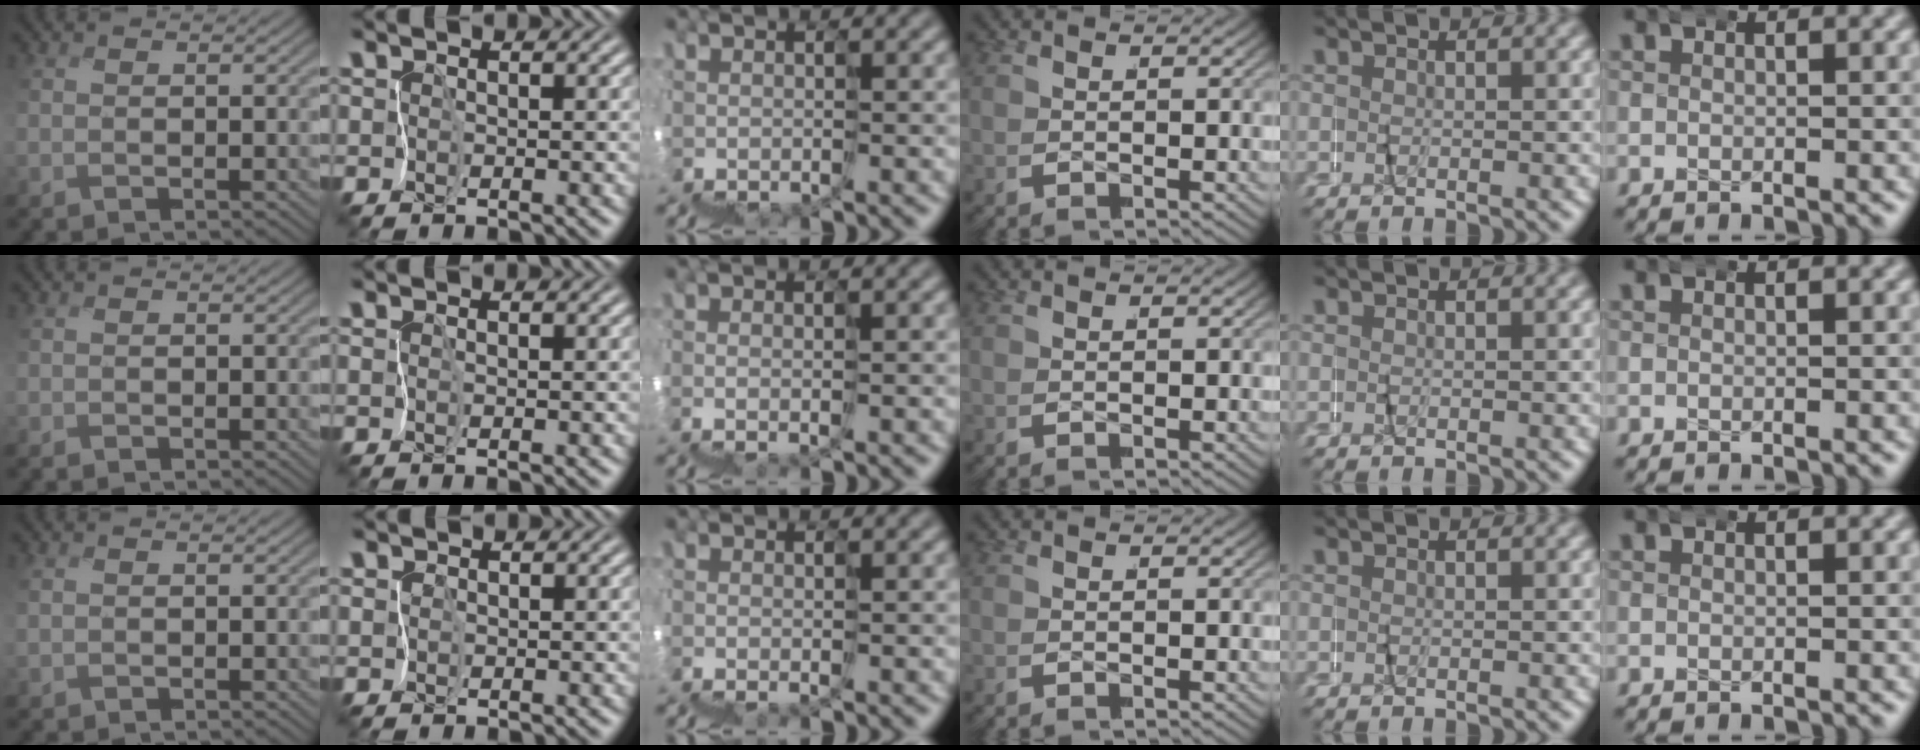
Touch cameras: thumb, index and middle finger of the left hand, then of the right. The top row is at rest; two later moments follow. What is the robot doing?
{"motion": "wrap", "object": "netting"}